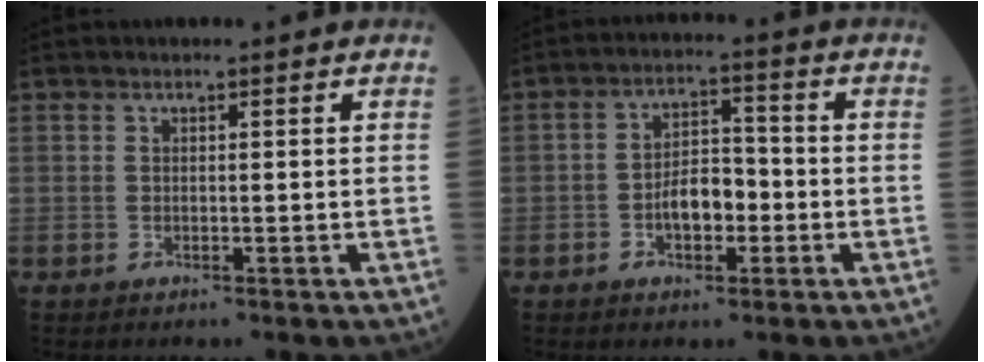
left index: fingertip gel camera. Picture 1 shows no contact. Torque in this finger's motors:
{"motor_torque": [0.51, 0.00, 0.46, 0.06]}